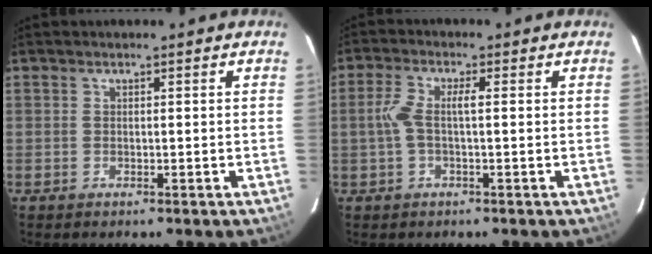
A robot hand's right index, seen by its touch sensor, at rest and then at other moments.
{"total": 4.2, "force": [0.0, 0.9, 4.1], "torque": [-0.101, 0.013, -0.002]}